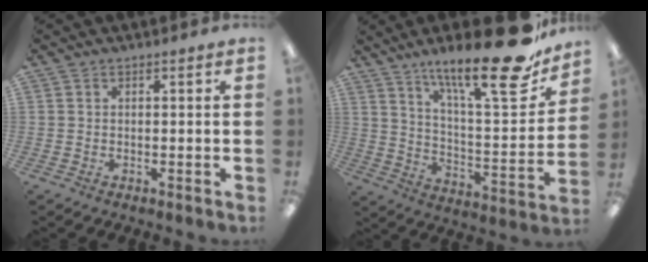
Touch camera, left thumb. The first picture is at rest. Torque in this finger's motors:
{"motor_torque": [0.71, -0.06, 1.51, -1.25, 0.11]}